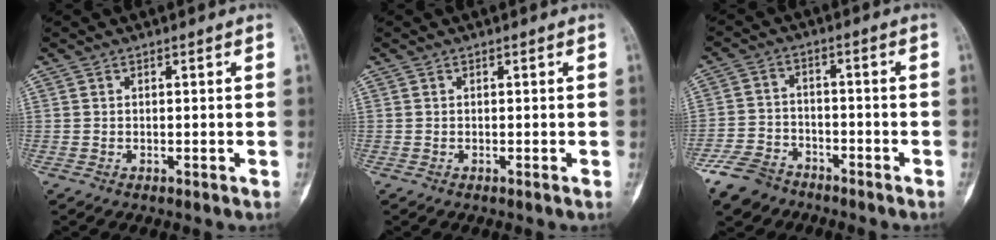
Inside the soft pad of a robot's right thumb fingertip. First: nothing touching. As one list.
[{"total": 0.0}, {"total": 8.0, "force": [-6.0, 4.9, 2.2], "torque": [-0.041, 0.027, -0.116]}]